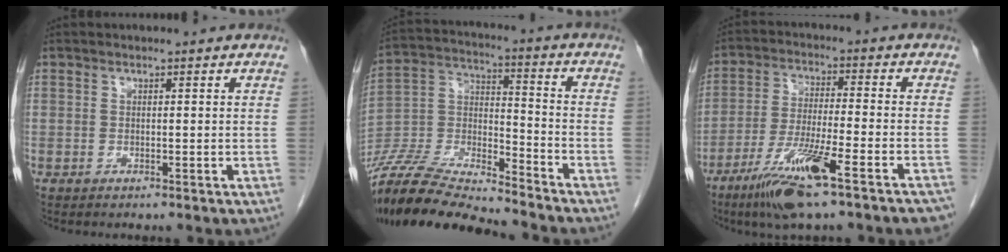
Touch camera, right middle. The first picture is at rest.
{"total": 17.5, "force": [-16.3, 1.3, 6.3], "torque": [-0.127, 0.005, -0.300]}
{"total": 14.5, "force": [-9.2, 0.8, 11.2], "torque": [-0.182, -0.032, -0.160]}